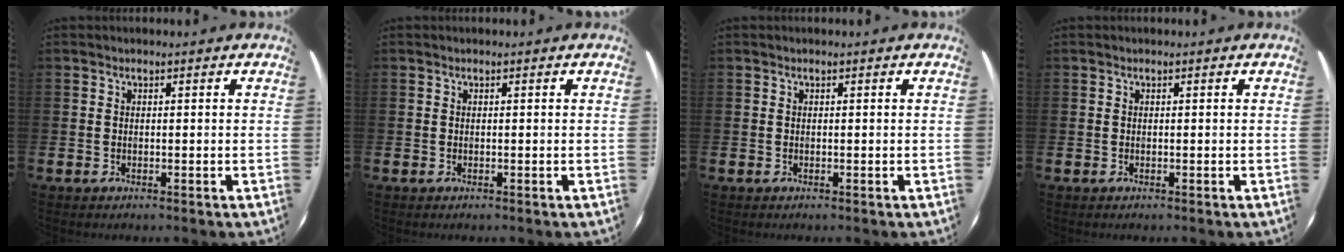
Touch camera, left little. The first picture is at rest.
{"total": 0.0}
{"total": 0.0}
{"total": 0.0}